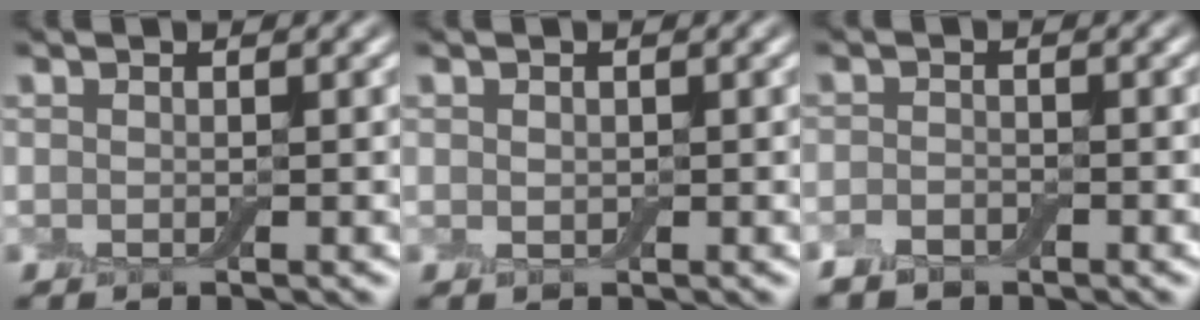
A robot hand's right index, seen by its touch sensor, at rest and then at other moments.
{"total": 0.7, "force": [0.1, 0.7, 0.3], "torque": [-0.004, 0.002, 0.000]}
{"total": 1.7, "force": [-1.3, 0.9, 0.7], "torque": [-0.014, 0.001, -0.031]}